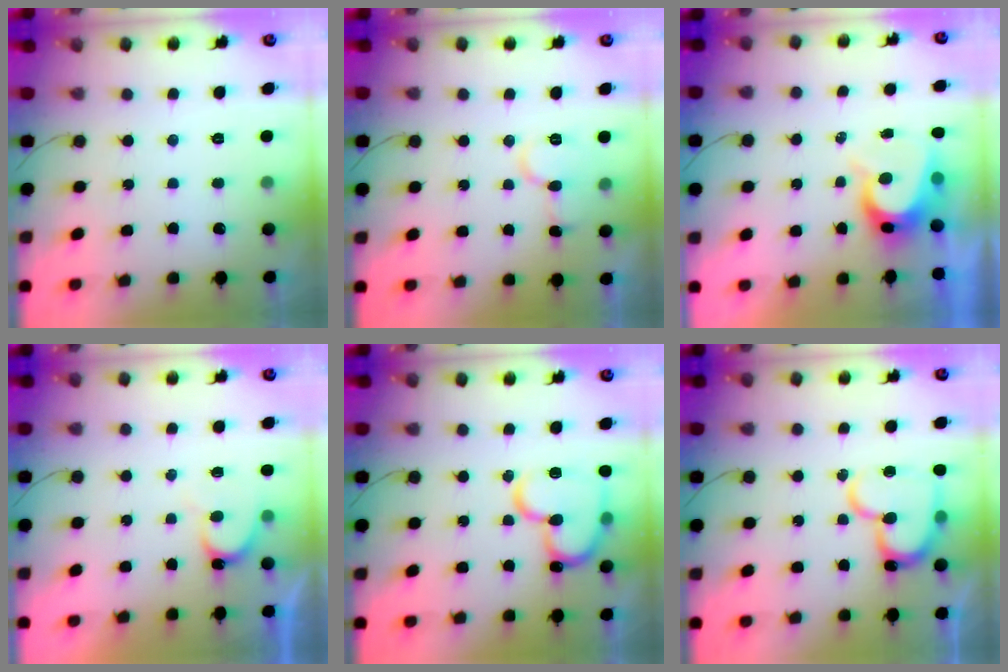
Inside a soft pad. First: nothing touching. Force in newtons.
{"total": 7.9, "press": 7.9, "slide": 0.8}
{"total": 8.3, "press": 8.3, "slide": 0.7}
{"total": 5.8, "press": 5.8, "slide": 0.4}
{"total": 18.5, "press": 18.3, "slide": 2.5}
{"total": 17.2, "press": 17.2, "slide": 1.5}